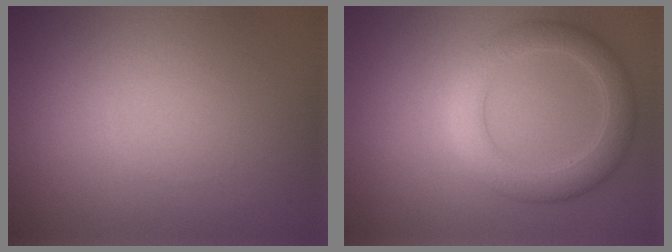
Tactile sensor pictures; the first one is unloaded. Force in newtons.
{"total": 4.2, "press": 4.2, "slide": 0.2}